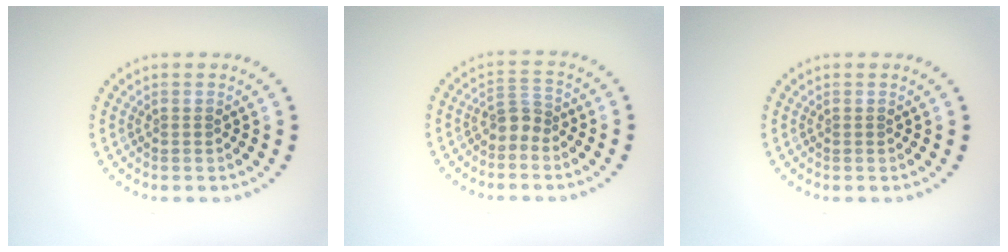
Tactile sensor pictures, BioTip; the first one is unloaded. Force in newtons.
{"total": 2.1, "press": 1.6, "slide": 1.3}
{"total": 0.0}